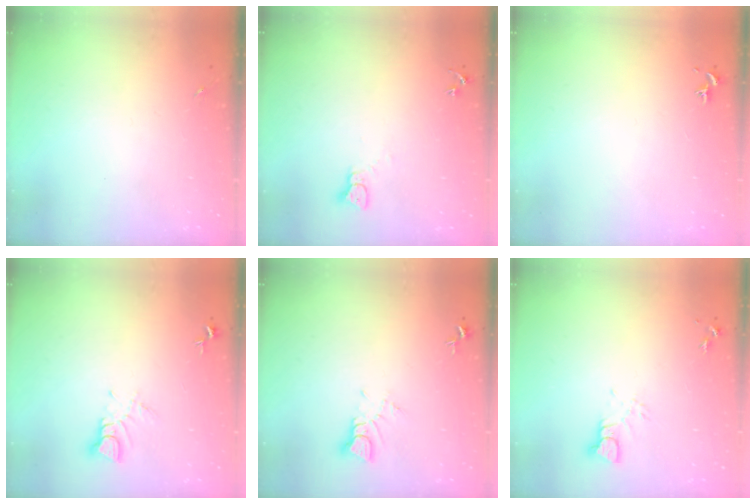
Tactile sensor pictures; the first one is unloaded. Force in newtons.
{"total": 2.3, "press": 2.3, "slide": 0.2}
{"total": 0.8, "press": 0.7, "slide": 0.3}
{"total": 3.5, "press": 3.5, "slide": 0.2}
{"total": 3.8, "press": 3.8, "slide": 0.4}
{"total": 3.2, "press": 3.2, "slide": 0.2}